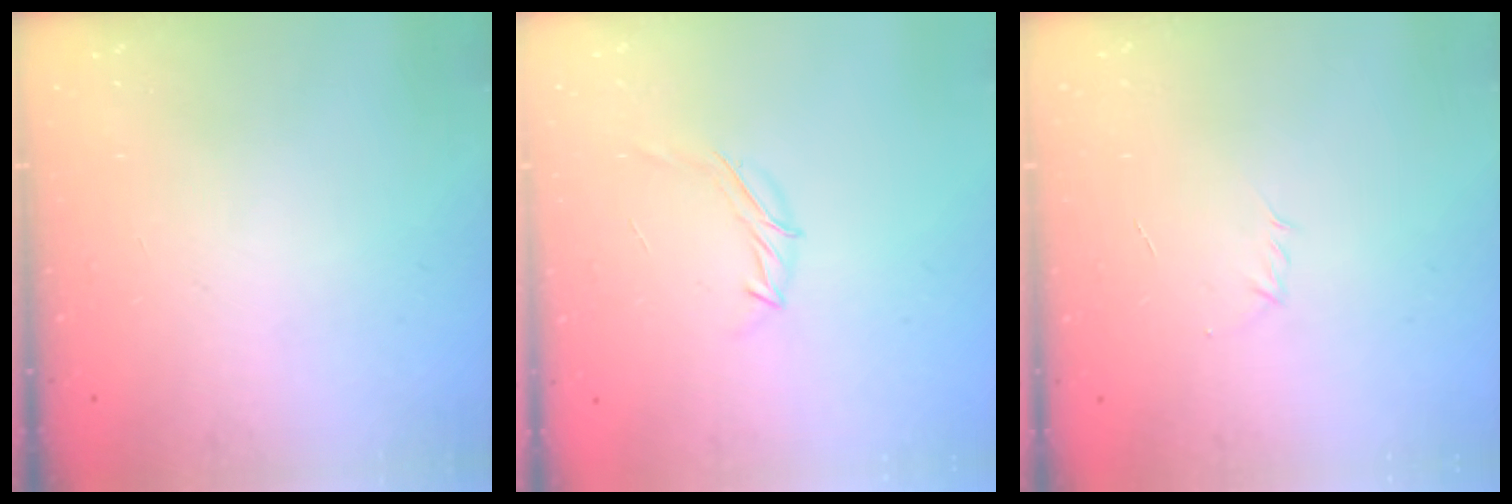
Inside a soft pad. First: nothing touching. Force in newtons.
{"total": 6.0, "press": 5.9, "slide": 1.1}
{"total": 2.9, "press": 2.8, "slide": 0.8}